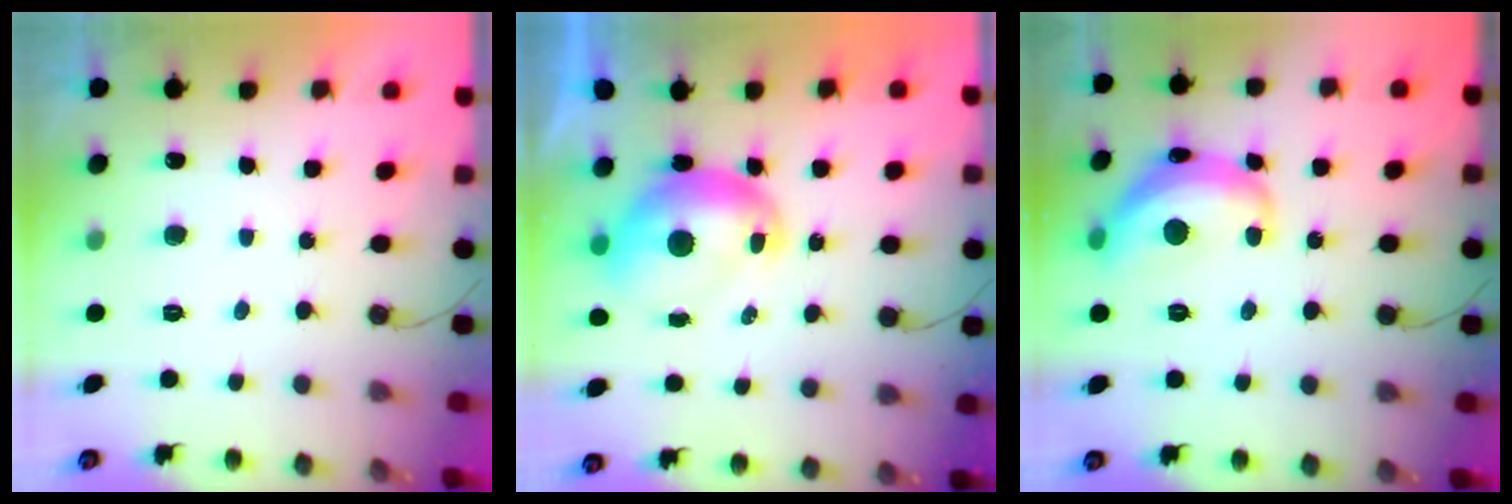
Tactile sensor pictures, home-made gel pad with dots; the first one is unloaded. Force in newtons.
{"total": 8.9, "press": 8.9, "slide": 0.4}
{"total": 15.7, "press": 15.7, "slide": 0.9}